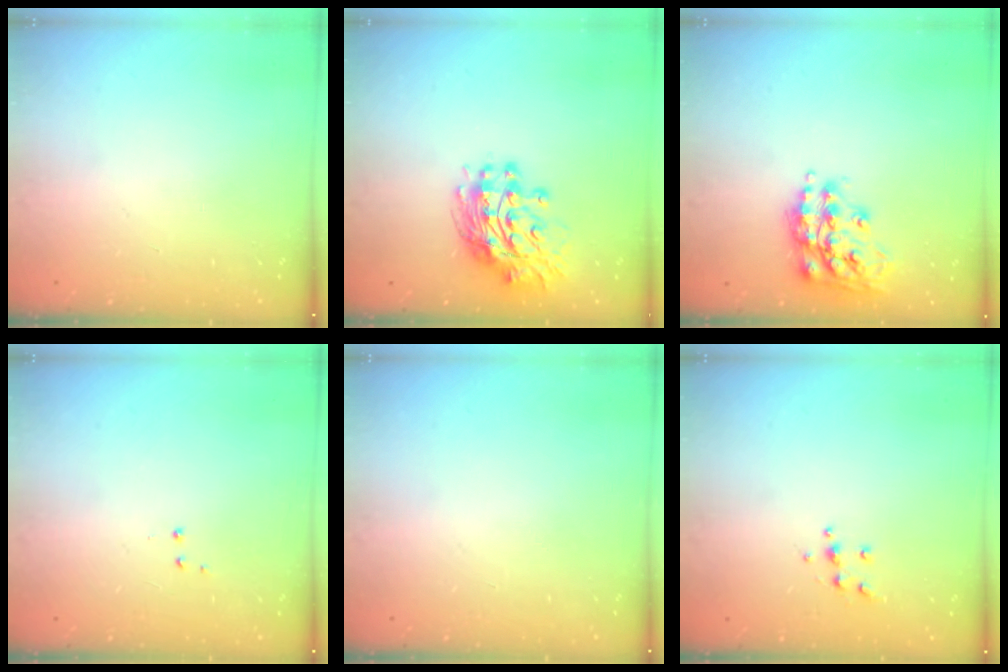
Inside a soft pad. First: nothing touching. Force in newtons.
{"total": 12.3, "press": 12.2, "slide": 1.6}
{"total": 14.8, "press": 14.7, "slide": 1.5}
{"total": 2.8, "press": 2.7, "slide": 0.5}
{"total": 0.0}
{"total": 4.5, "press": 4.5, "slide": 0.5}